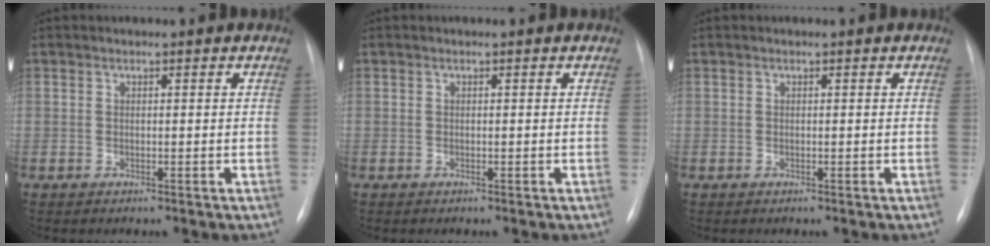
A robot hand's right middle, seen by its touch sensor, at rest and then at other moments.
{"total": 0.0}
{"total": 0.0}